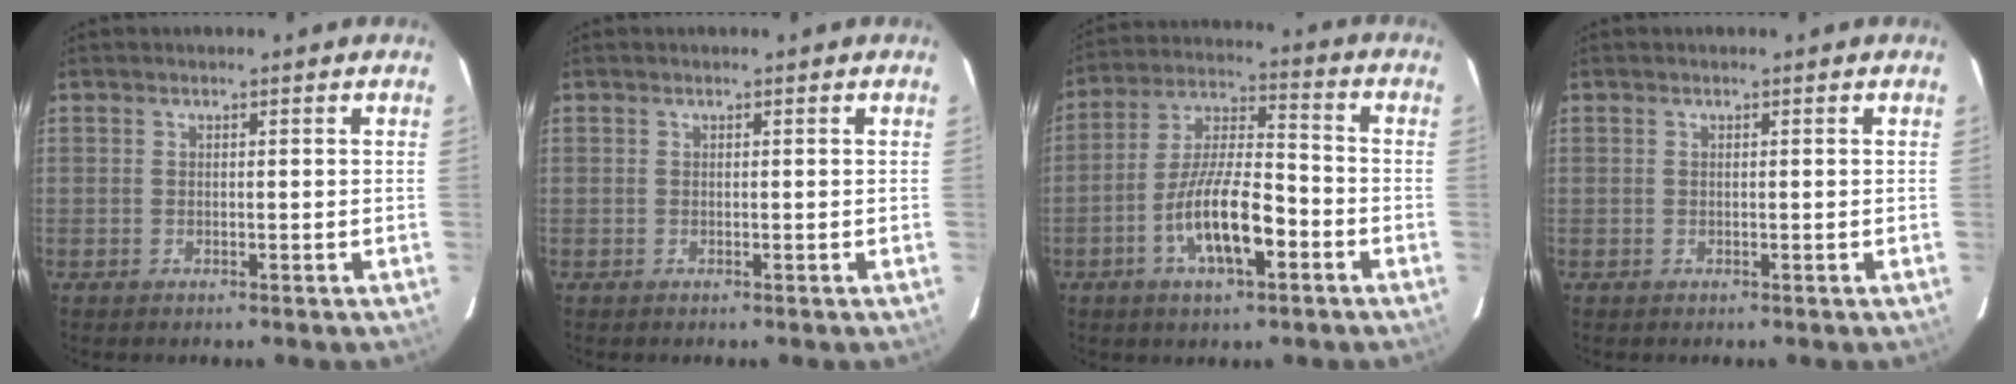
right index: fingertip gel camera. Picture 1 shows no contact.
{"total": 0.0}
{"total": 13.1, "force": [-5.4, 4.0, 11.2], "torque": [-0.219, 0.003, -0.097]}
{"total": 0.0}